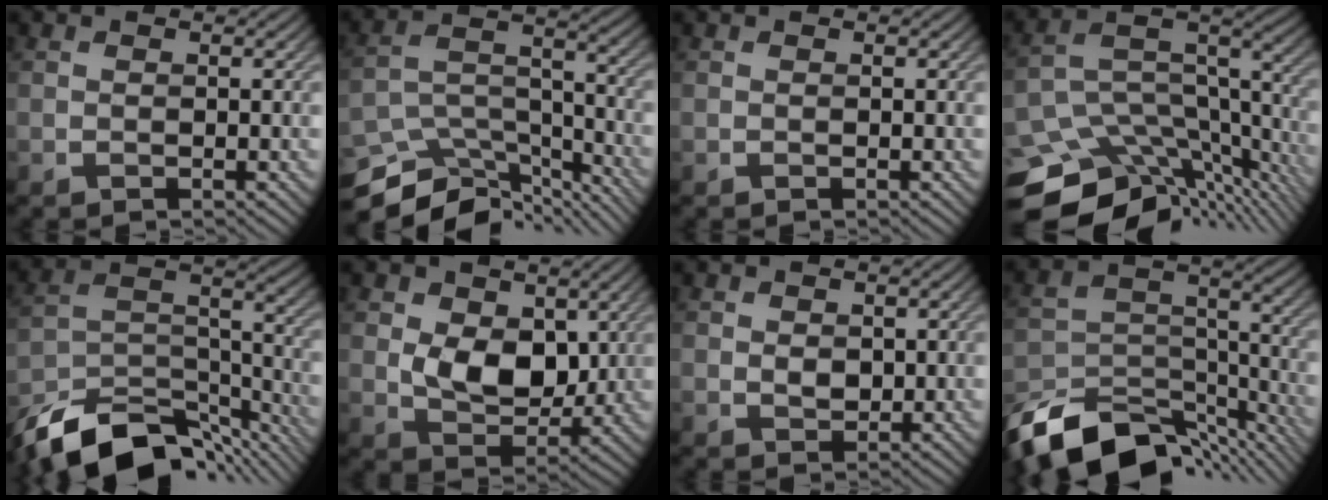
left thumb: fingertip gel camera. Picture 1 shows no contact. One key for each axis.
{"total": 12.1, "fx": -10.3, "fy": 4.1, "fz": 4.7, "tx": -0.100, "ty": -0.008, "tz": -0.166}
{"total": 0.0}
{"total": 13.6, "fx": -9.6, "fy": 6.4, "fz": 7.3, "tx": -0.167, "ty": -0.021, "tz": -0.134}
{"total": 14.8, "fx": -11.9, "fy": 5.7, "fz": 6.7, "tx": -0.141, "ty": -0.007, "tz": -0.199}
{"total": 7.2, "fx": 1.4, "fy": 5.0, "fz": 4.9, "tx": -0.096, "ty": -0.009, "tz": 0.024}
{"total": 1.7, "fx": 0.7, "fy": 1.3, "fz": 0.9, "tx": -0.023, "ty": -0.004, "tz": 0.013}
{"total": 16.3, "fx": -12.6, "fy": 6.9, "fz": 7.7, "tx": -0.179, "ty": -0.023, "tz": -0.192}